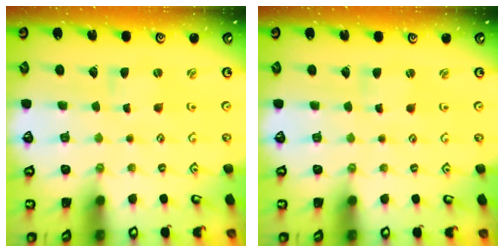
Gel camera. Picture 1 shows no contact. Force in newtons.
{"total": 1.5, "press": 1.4, "slide": 0.3}